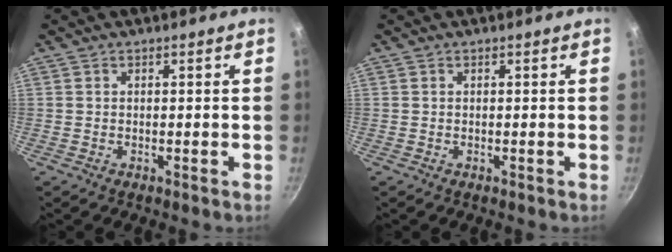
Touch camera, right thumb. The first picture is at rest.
{"total": 0.0}